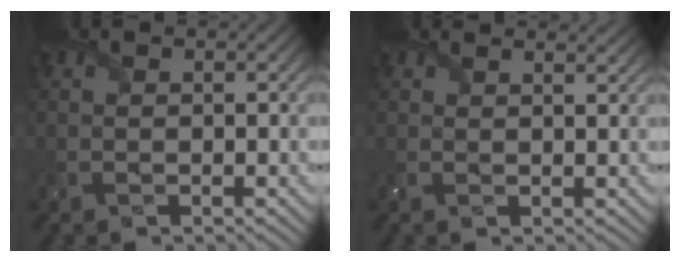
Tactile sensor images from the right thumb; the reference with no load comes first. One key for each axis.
{"total": 2.3, "fx": 2.0, "fy": 0.5, "fz": 1.0, "tx": -0.027, "ty": 0.002, "tz": 0.031}